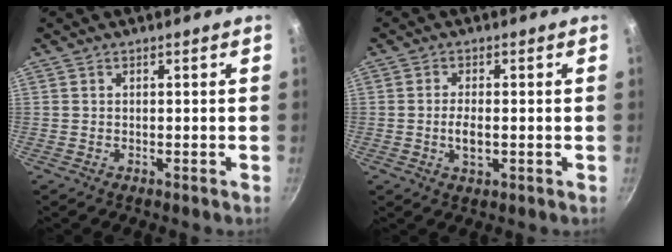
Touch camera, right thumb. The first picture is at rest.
{"total": 3.8, "force": [-0.5, 1.7, 3.3], "torque": [-0.068, 0.000, -0.011]}